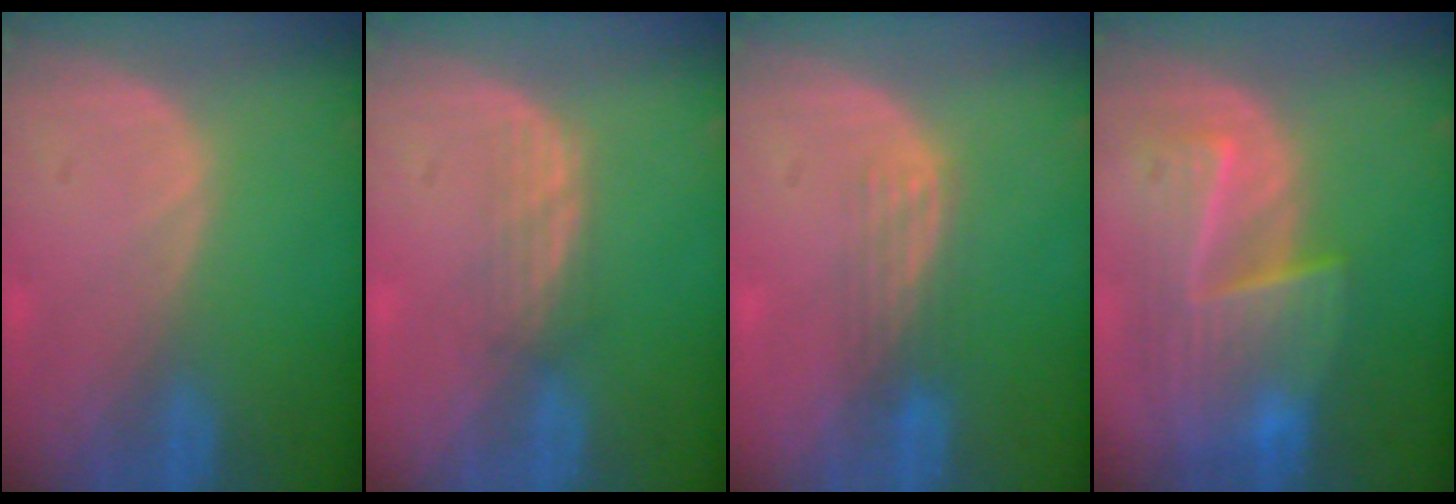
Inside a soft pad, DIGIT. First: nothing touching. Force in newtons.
{"total": 2.4, "press": 2.3, "slide": 0.6}
{"total": 2.9, "press": 2.7, "slide": 1.1}
{"total": 8.9, "press": 8.1, "slide": 3.7}